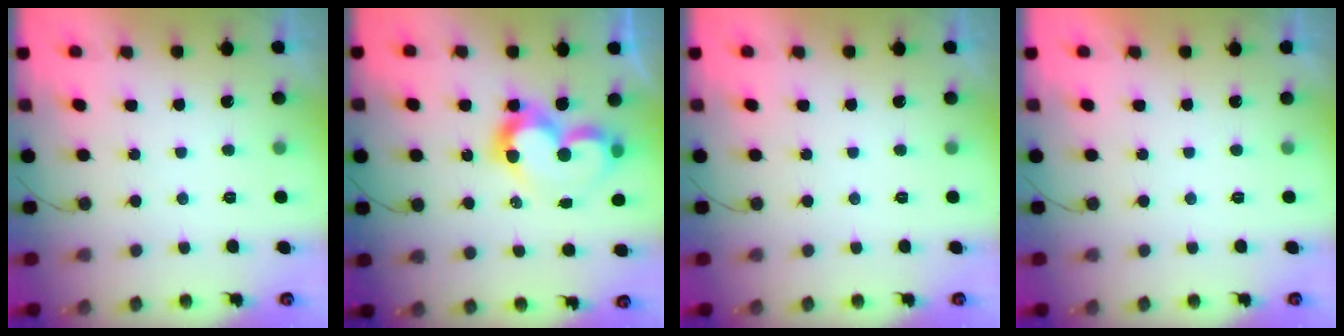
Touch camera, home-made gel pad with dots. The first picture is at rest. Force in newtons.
{"total": 12.4, "press": 12.3, "slide": 1.4}
{"total": 0.0}
{"total": 1.7, "press": 1.7, "slide": 0.0}